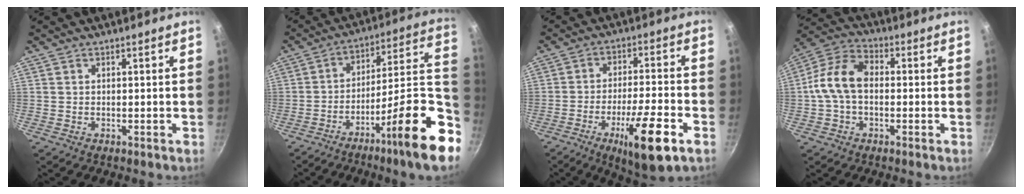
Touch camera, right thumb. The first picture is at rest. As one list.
[{"total": 20.5, "force": [-7.5, 3.6, 18.8], "torque": [-0.244, 0.044, -0.122]}, {"total": 14.1, "force": [-6.5, 2.9, 12.2], "torque": [-0.198, 0.023, -0.102]}, {"total": 9.8, "force": [-0.4, 6.6, 7.3], "torque": [-0.128, 0.032, -0.025]}]